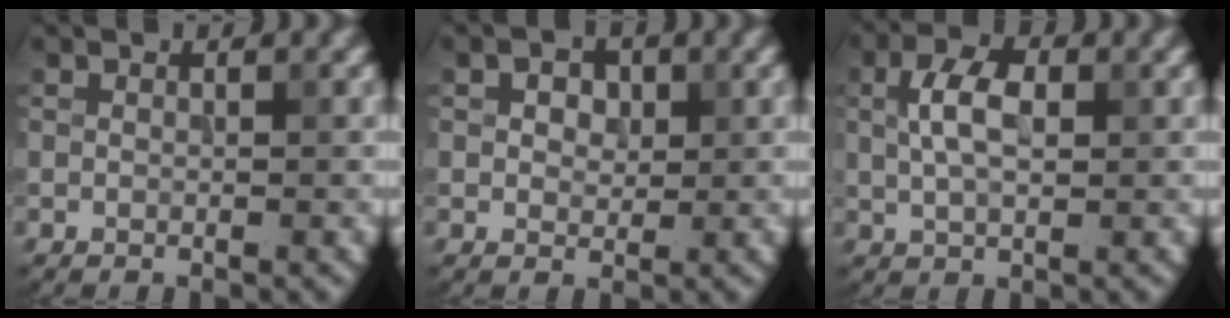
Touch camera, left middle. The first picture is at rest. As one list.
[{"total": 2.7, "force": [1.1, 1.9, 1.6], "torque": [-0.026, 0.008, 0.003]}, {"total": 4.1, "force": [0.8, 2.3, 3.3], "torque": [-0.071, 0.006, 0.012]}]